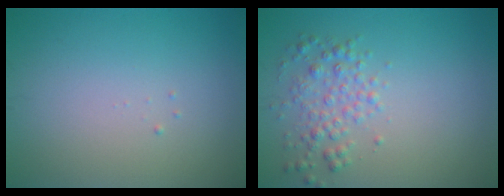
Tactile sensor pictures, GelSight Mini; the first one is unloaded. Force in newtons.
{"total": 2.5, "press": 2.5, "slide": 0.1}